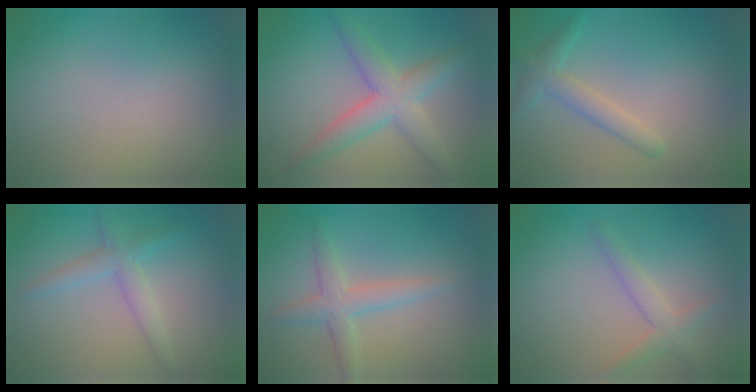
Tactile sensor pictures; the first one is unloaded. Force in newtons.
{"total": 4.6, "press": 4.6, "slide": 0.2}
{"total": 2.4, "press": 2.4, "slide": 0.2}
{"total": 2.5, "press": 2.5, "slide": 0.1}
{"total": 2.8, "press": 2.8, "slide": 0.1}
{"total": 2.2, "press": 2.2, "slide": 0.1}